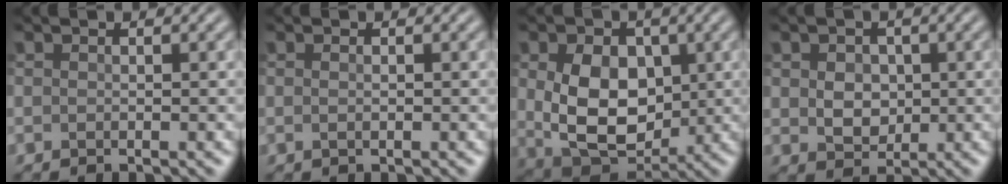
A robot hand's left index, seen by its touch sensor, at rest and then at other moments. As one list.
[{"total": 0.6, "force": [0.0, 0.2, 0.6], "torque": [-0.012, -0.002, 0.001]}, {"total": 8.6, "force": [0.7, 6.2, 5.9], "torque": [-0.117, -0.017, 0.020]}, {"total": 3.2, "force": [0.5, 2.6, 1.9], "torque": [-0.037, 0.000, 0.004]}]